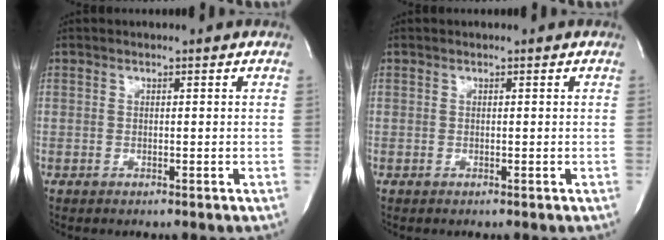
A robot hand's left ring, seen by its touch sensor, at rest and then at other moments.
{"total": 0.0}